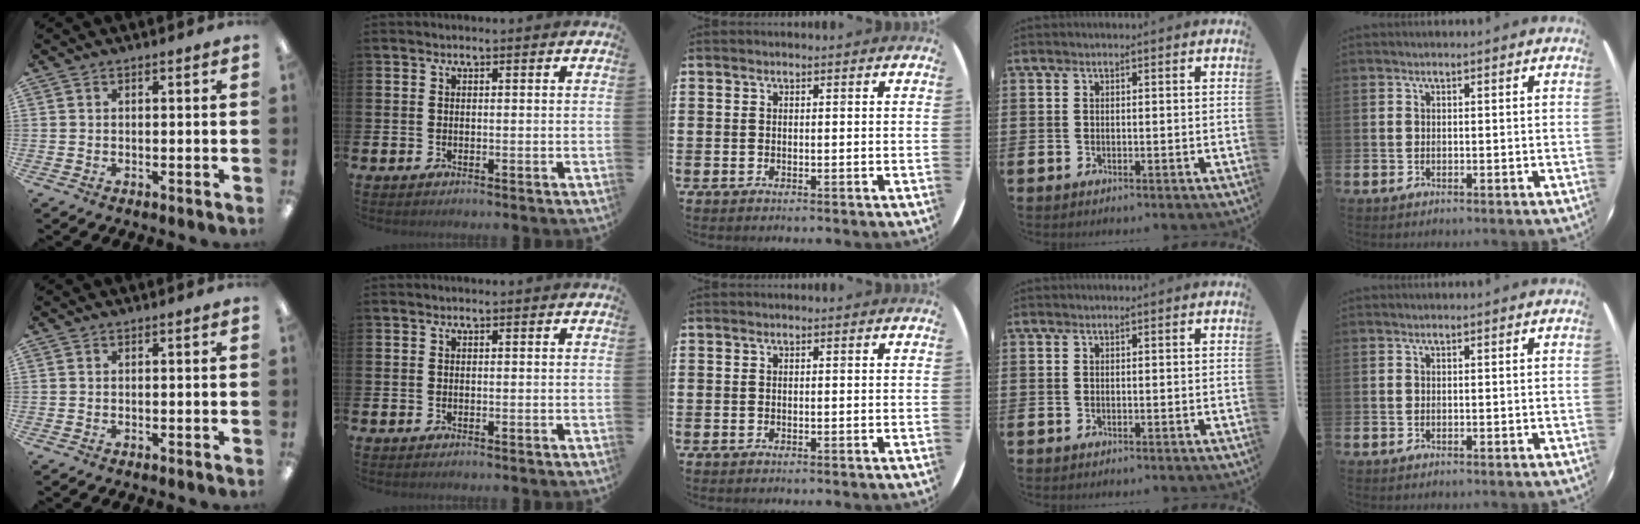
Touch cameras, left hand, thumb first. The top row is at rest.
{}